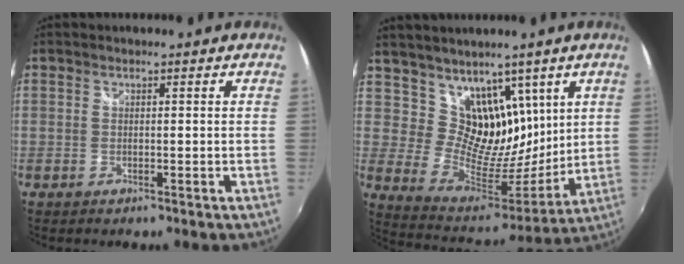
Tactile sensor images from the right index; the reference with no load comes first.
{"total": 14.7, "force": [8.3, 10.2, 6.4], "torque": [-0.101, -0.018, 0.162]}